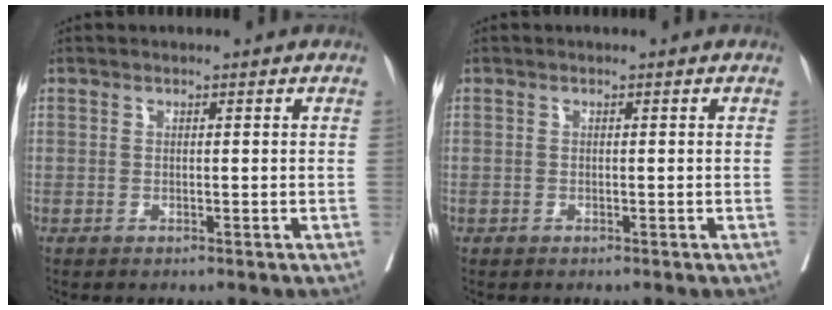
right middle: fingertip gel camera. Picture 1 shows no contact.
{"total": 0.0}